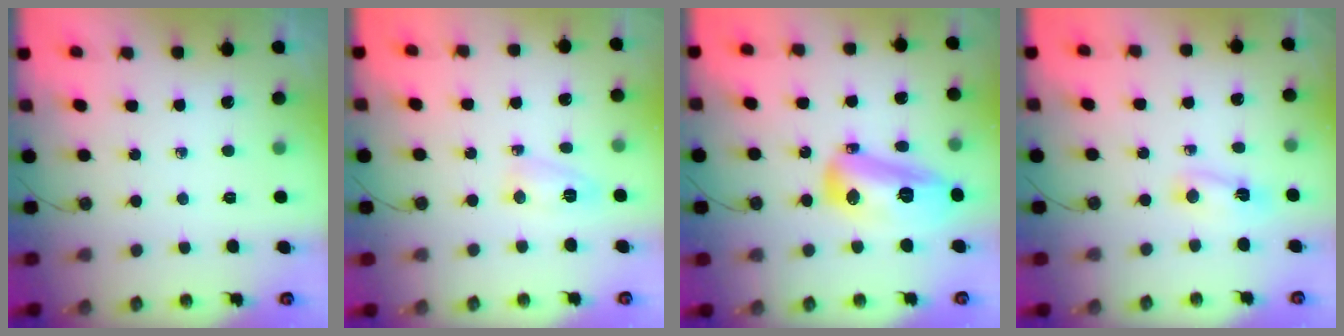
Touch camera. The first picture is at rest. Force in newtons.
{"total": 3.8, "press": 3.6, "slide": 1.0}
{"total": 14.9, "press": 14.8, "slide": 1.8}
{"total": 2.6, "press": 2.6, "slide": 0.6}